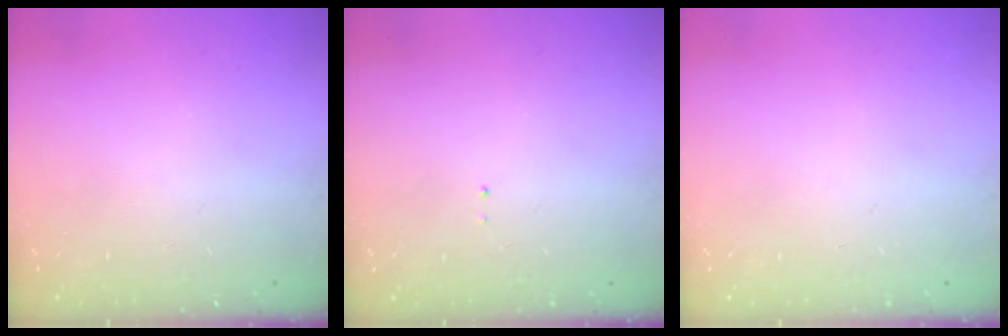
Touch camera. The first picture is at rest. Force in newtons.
{"total": 0.7, "press": 0.7, "slide": 0.1}
{"total": 0.0}